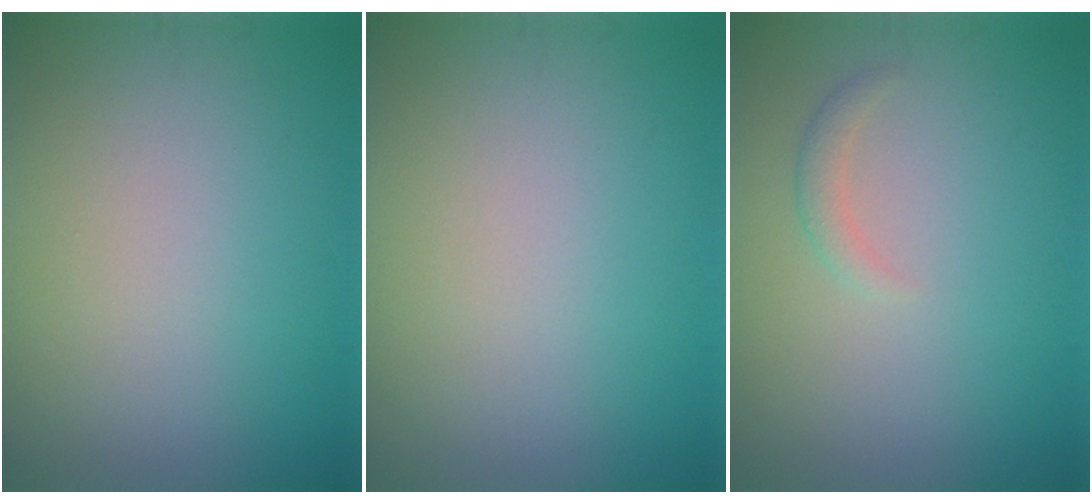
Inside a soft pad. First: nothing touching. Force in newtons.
{"total": 0.0}
{"total": 1.1, "press": 1.1, "slide": 0.1}